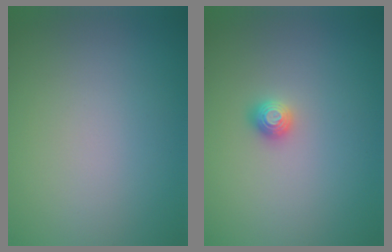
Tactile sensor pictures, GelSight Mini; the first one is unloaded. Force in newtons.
{"total": 1.2, "press": 1.1, "slide": 0.3}